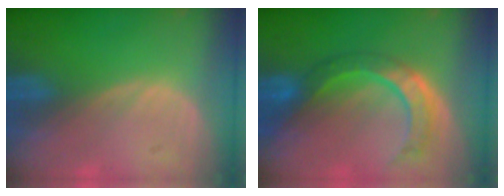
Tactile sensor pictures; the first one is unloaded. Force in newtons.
{"total": 8.0, "press": 7.2, "slide": 3.6}